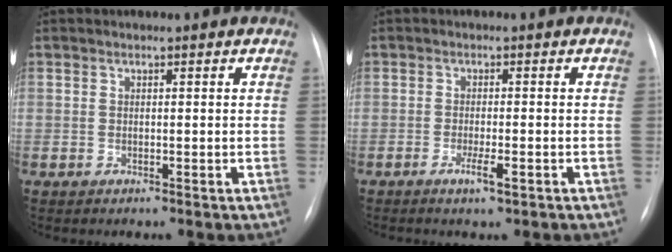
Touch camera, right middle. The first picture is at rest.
{"total": 2.2, "force": [-1.1, 0.0, 1.9], "torque": [-0.036, -0.004, -0.019]}